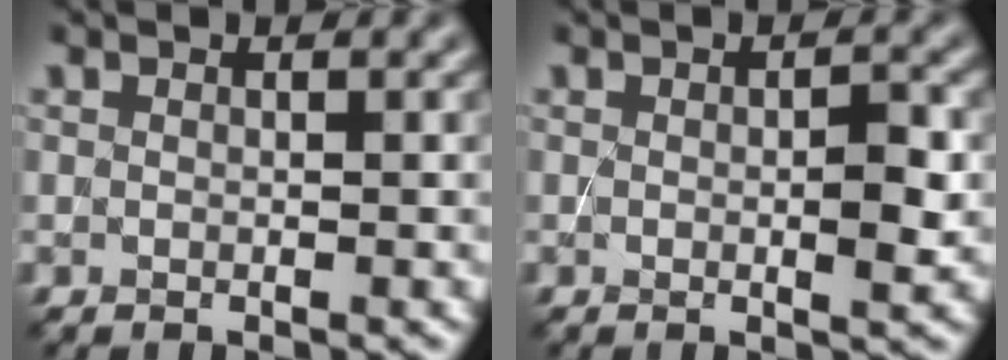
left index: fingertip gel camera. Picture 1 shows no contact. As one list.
[{"total": 2.2, "force": [0.0, 0.5, 2.1], "torque": [-0.035, -0.004, 0.000]}]